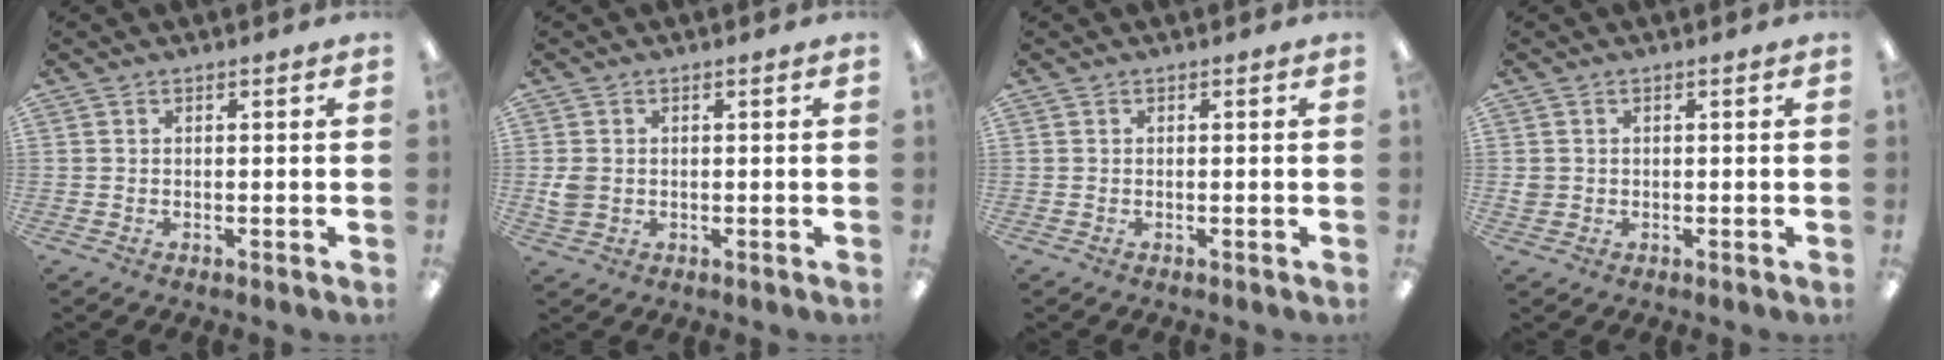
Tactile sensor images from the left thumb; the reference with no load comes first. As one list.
[{"total": 3.2, "force": [0.1, 2.7, 1.7], "torque": [-0.022, 0.002, 0.003]}, {"total": 0.0}, {"total": 1.5, "force": [0.1, 1.5, 0.4], "torque": [-0.009, 0.004, 0.001]}]